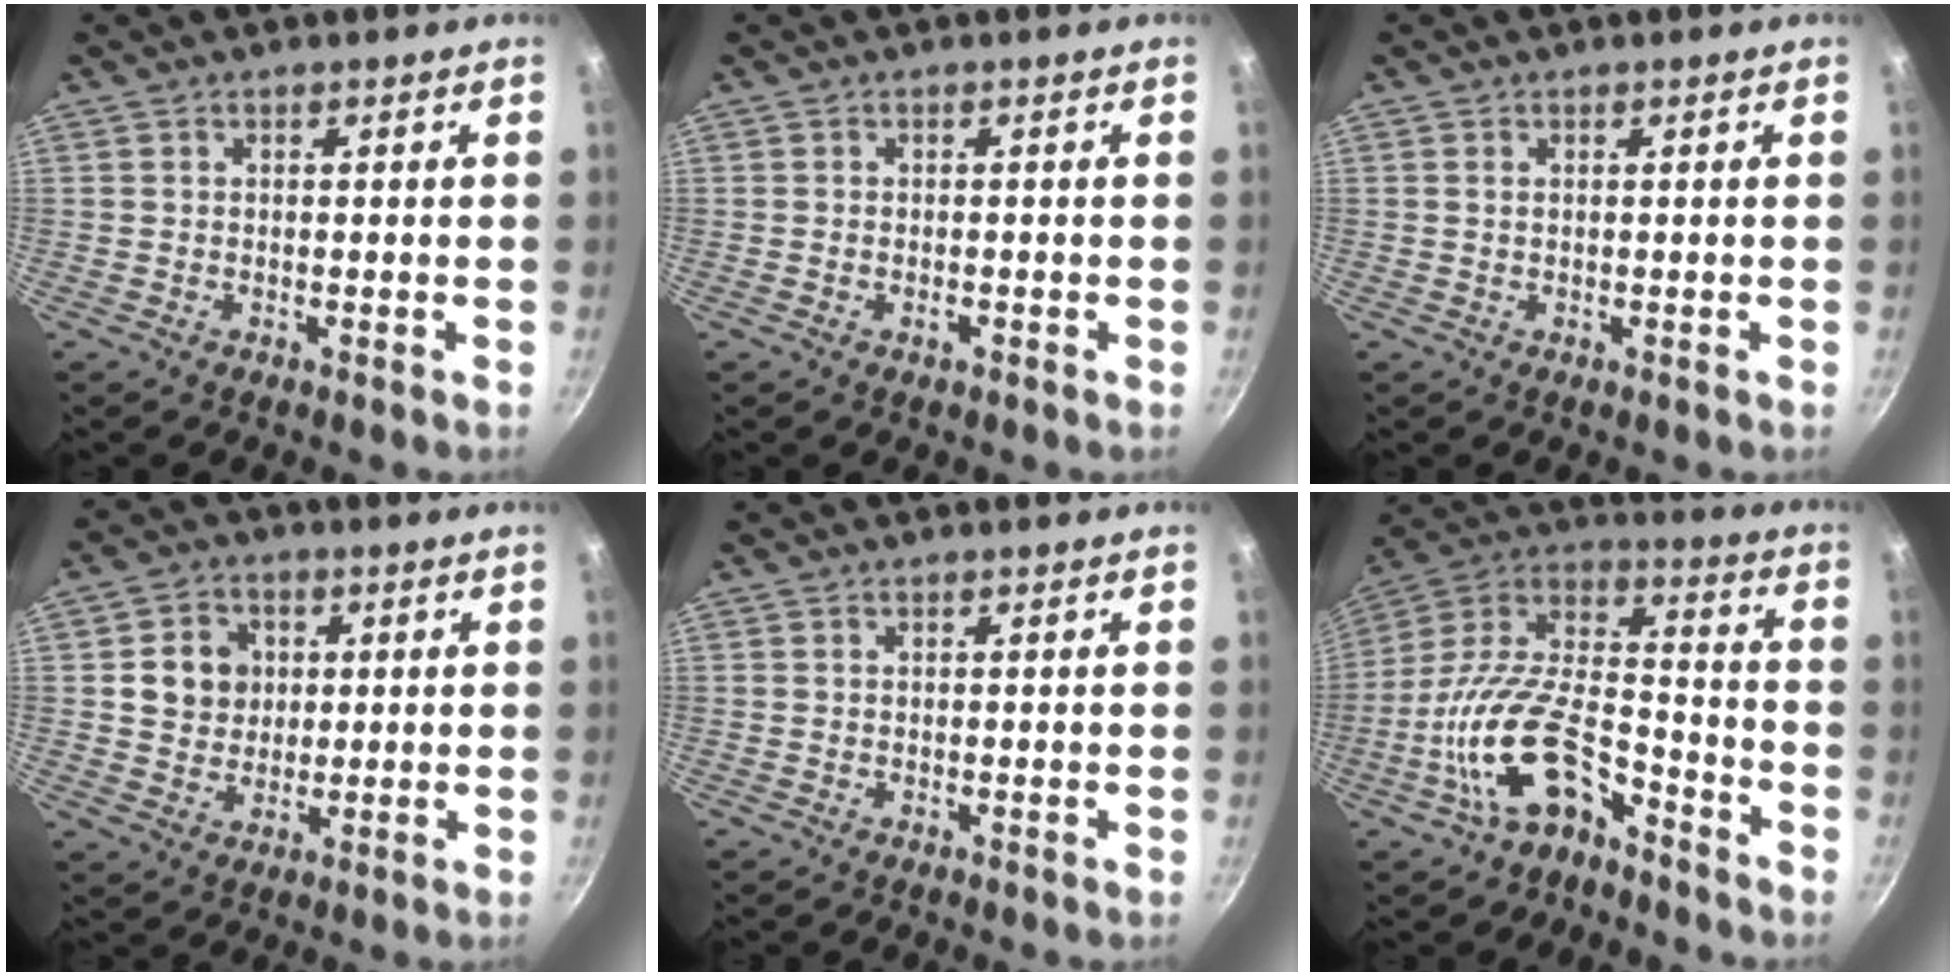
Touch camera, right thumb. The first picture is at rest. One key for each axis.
{"total": 1.0, "fx": -0.4, "fy": 0.5, "fz": 0.7, "tx": -0.013, "ty": 0.005, "tz": -0.006}
{"total": 0.5, "fx": 0.2, "fy": 0.3, "fz": 0.4, "tx": -0.009, "ty": 0.003, "tz": 0.005}
{"total": 8.0, "fx": 1.4, "fy": 7.0, "fz": 3.6, "tx": -0.027, "ty": -0.003, "tz": 0.024}
{"total": 0.0}
{"total": 17.1, "fx": -9.0, "fy": 8.4, "fz": 11.9, "tx": -0.226, "ty": 0.084, "tz": -0.172}